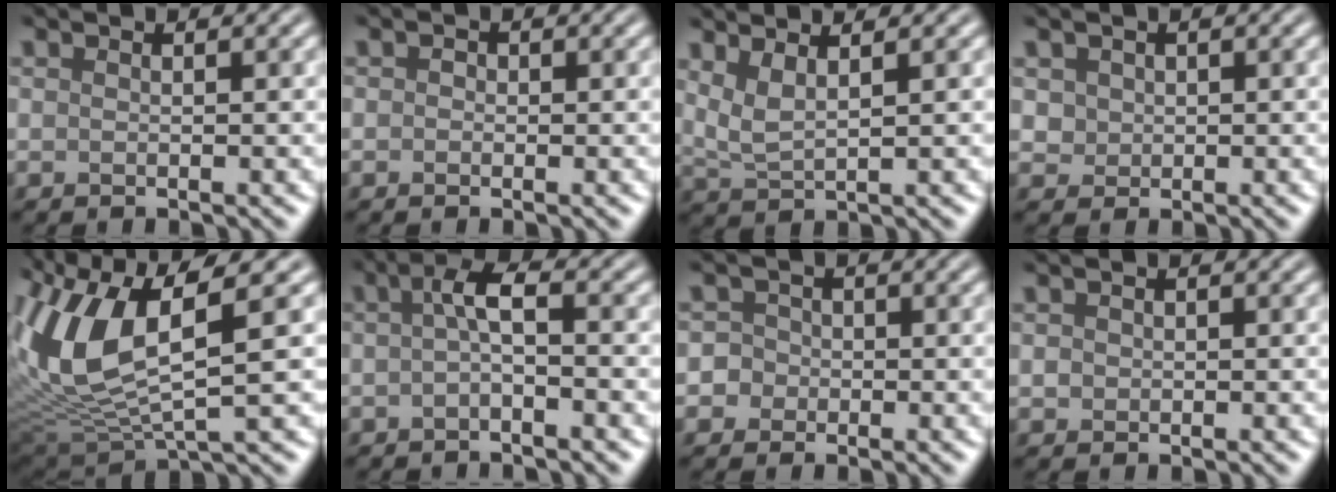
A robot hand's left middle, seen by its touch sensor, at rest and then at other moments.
{"total": 0.7, "force": [-0.1, 0.6, 0.2], "torque": [-0.003, -0.006, -0.008]}
{"total": 2.5, "force": [1.4, 0.7, 2.0], "torque": [-0.044, -0.007, 0.031]}
{"total": 1.6, "force": [0.5, 1.4, 0.5], "torque": [-0.014, -0.005, 0.019]}
{"total": 10.0, "force": [1.7, 4.3, 8.9], "torque": [-0.207, -0.009, 0.033]}
{"total": 2.5, "force": [-0.4, 0.6, 2.4], "torque": [-0.047, 0.003, -0.012]}
{"total": 3.2, "force": [-0.7, 3.1, 0.7], "torque": [0.019, 0.016, -0.035]}
{"total": 0.7, "force": [-0.1, 0.6, 0.1], "torque": [-0.001, -0.002, 0.000]}